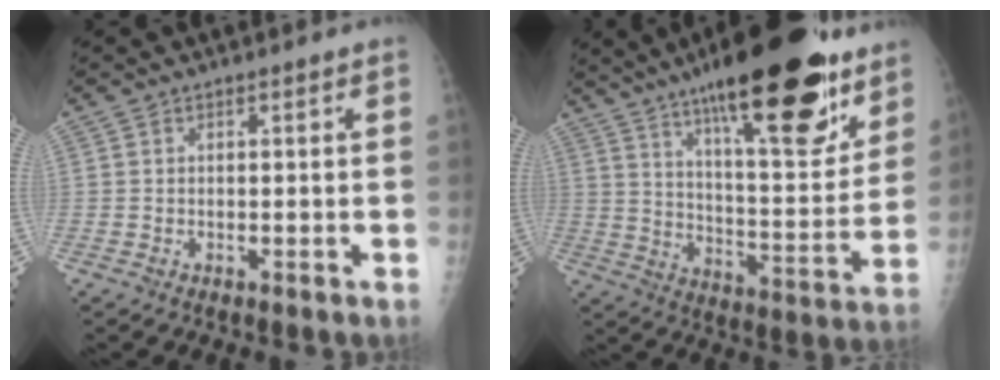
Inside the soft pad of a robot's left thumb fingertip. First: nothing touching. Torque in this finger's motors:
{"motor_torque": [1.45, 0.07, 1.73, -1.04, 0.53]}